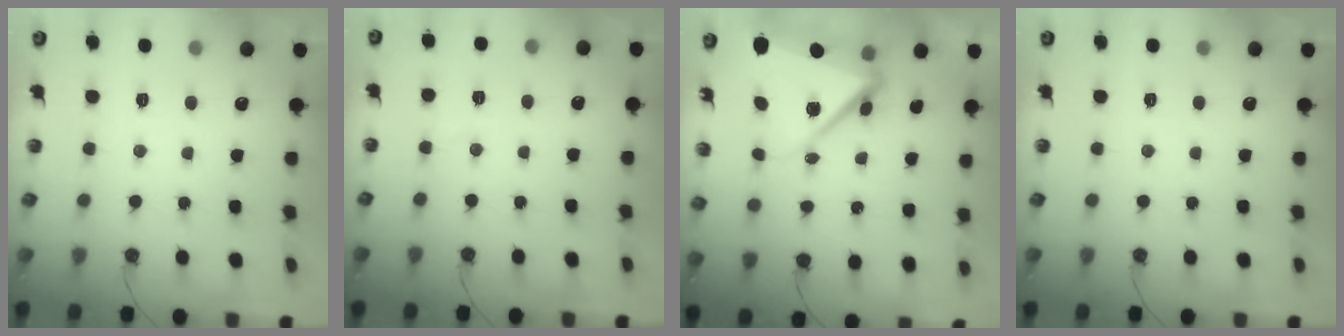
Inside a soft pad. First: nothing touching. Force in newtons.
{"total": 2.7, "press": 2.5, "slide": 1.1}
{"total": 9.5, "press": 9.4, "slide": 1.8}
{"total": 0.0}